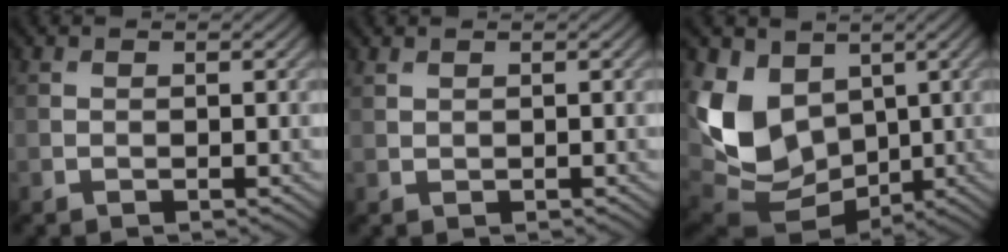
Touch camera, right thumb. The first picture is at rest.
{"total": 0.6, "force": [0.6, 0.1, 0.2], "torque": [-0.009, 0.002, 0.015]}
{"total": 12.2, "force": [2.0, 9.2, 7.7], "torque": [-0.213, -0.012, 0.036]}